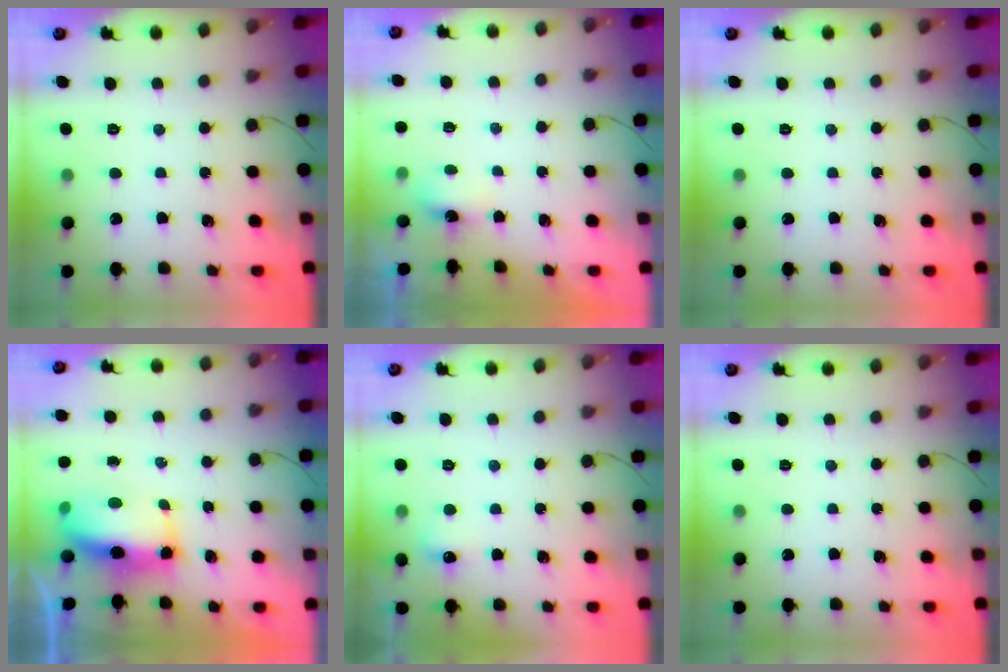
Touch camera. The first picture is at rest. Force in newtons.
{"total": 3.3, "press": 3.1, "slide": 1.1}
{"total": 0.0}
{"total": 11.5, "press": 10.6, "slide": 4.4}
{"total": 5.4, "press": 5.2, "slide": 1.3}
{"total": 0.0}